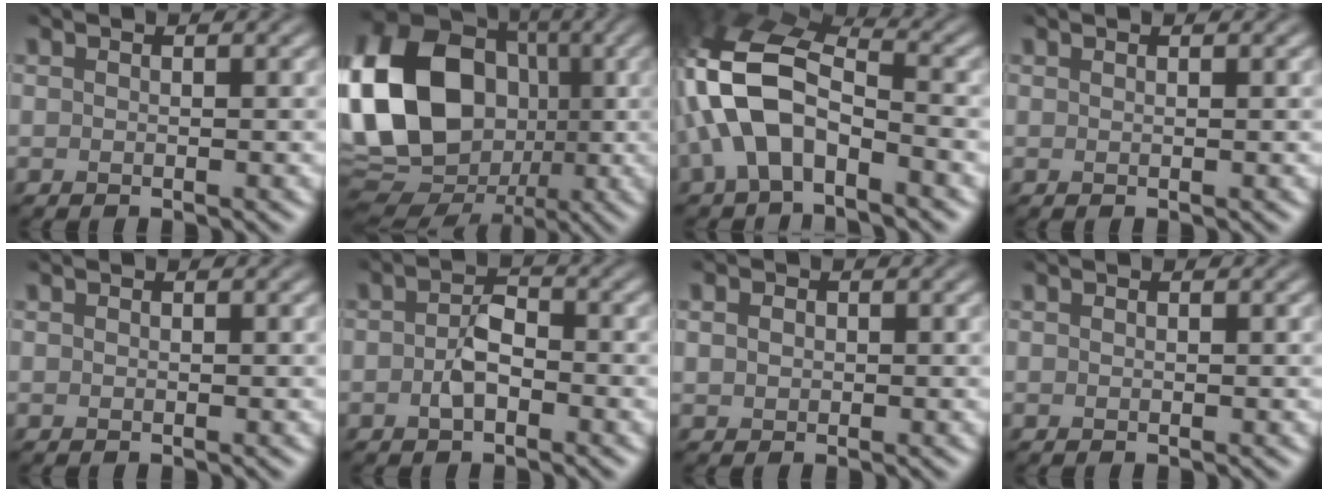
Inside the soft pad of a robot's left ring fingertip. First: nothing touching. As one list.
[{"total": 19.0, "force": [-0.3, 15.0, 11.7], "torque": [-0.239, 0.005, -0.024]}, {"total": 9.0, "force": [-2.8, 4.6, 7.2], "torque": [-0.161, 0.020, -0.067]}, {"total": 0.6, "force": [0.3, 0.2, 0.4], "torque": [0.000, 0.001, 0.002]}, {"total": 0.0}, {"total": 2.4, "force": [-0.9, 1.3, 1.8], "torque": [-0.036, 0.005, -0.021]}, {"total": 0.9, "force": [0.0, 0.8, 0.4], "torque": [-0.007, 0.003, -0.003]}, {"total": 0.0}]